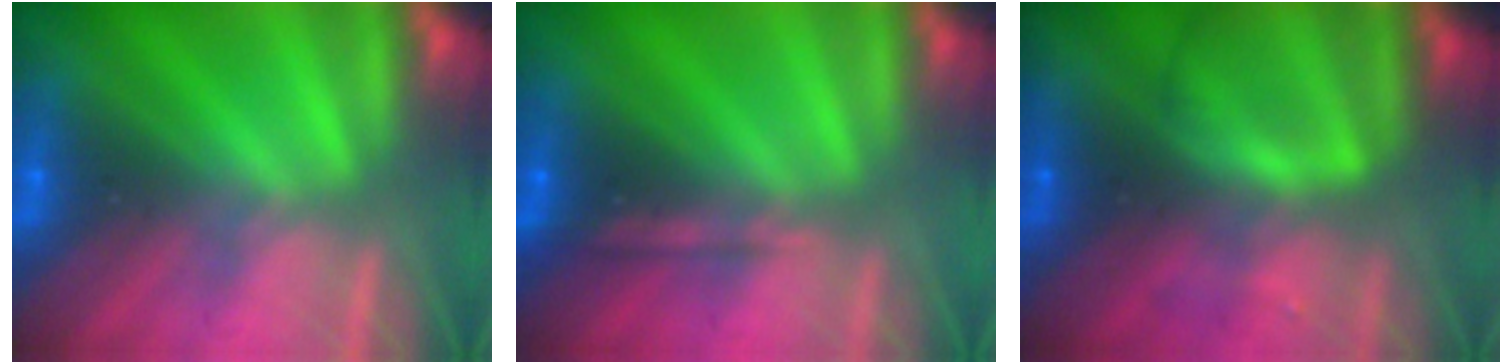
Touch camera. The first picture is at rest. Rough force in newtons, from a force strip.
{"total": 2.1}
{"total": 8.4}